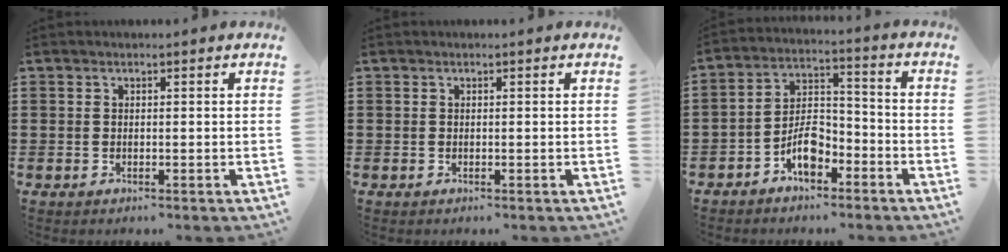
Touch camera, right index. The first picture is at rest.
{"total": 0.0}
{"total": 6.6, "force": [-4.1, 3.2, 4.1], "torque": [-0.079, 0.016, -0.078]}